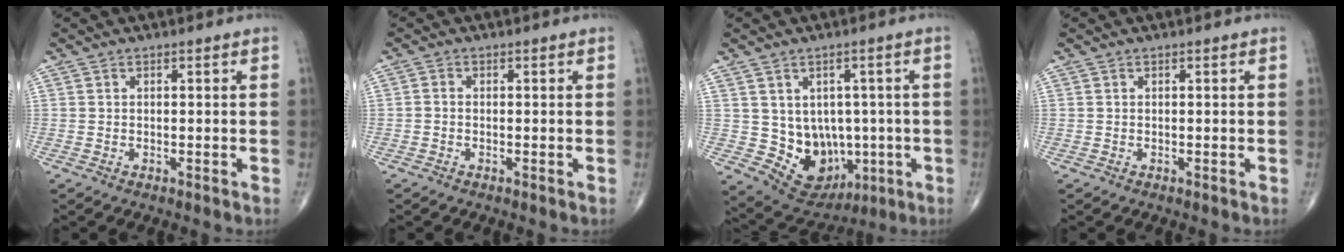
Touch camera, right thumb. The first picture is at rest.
{"total": 0.8, "force": [-0.3, 0.6, 0.5], "torque": [-0.006, 0.001, -0.008]}
{"total": 11.0, "force": [-1.2, 9.0, 6.2], "torque": [-0.043, 0.009, 0.011]}
{"total": 0.0}